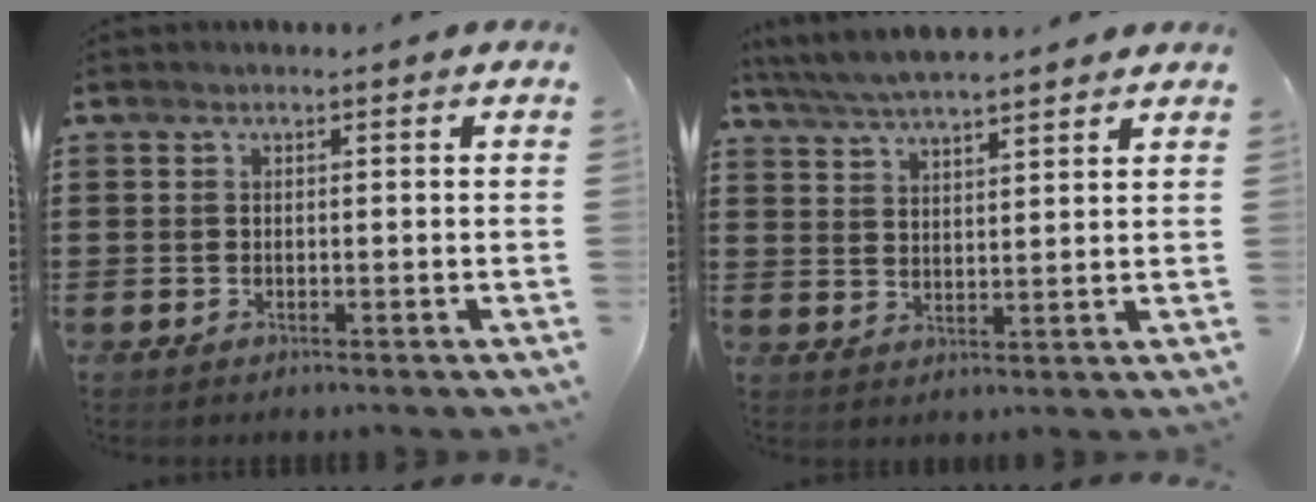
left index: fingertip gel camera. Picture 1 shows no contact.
{"total": 4.8, "force": [4.5, 0.3, 1.4], "torque": [-0.043, -0.017, 0.080]}